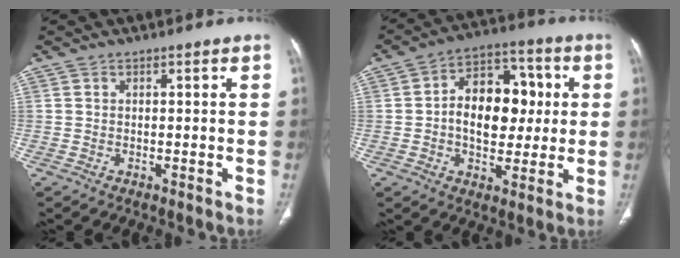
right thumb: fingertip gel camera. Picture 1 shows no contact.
{"total": 14.8, "force": [0.9, 9.9, 11.1], "torque": [-0.129, 0.027, 0.010]}